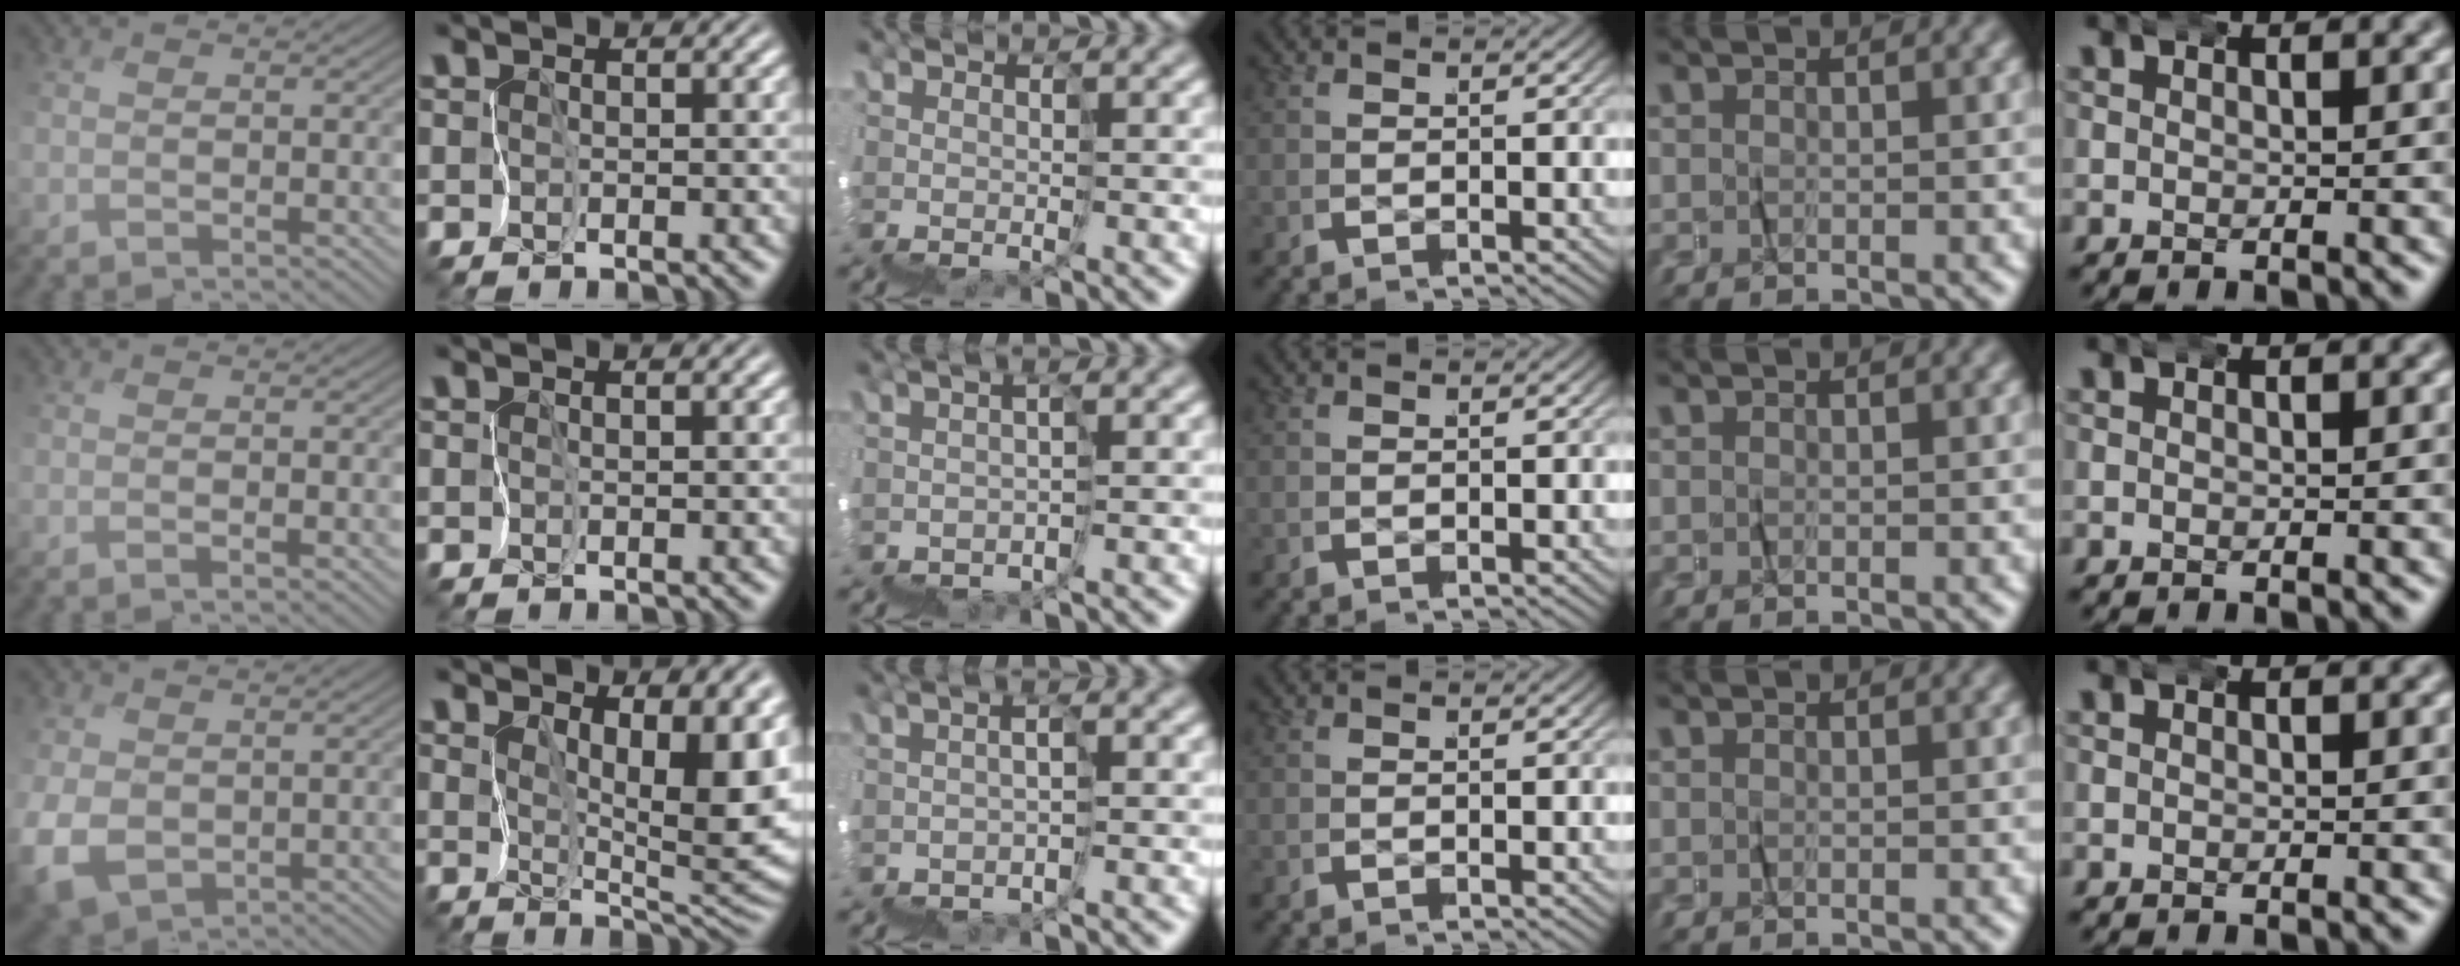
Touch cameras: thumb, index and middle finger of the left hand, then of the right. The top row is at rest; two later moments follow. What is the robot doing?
{"motion": "wrap", "object": "felt sheet"}